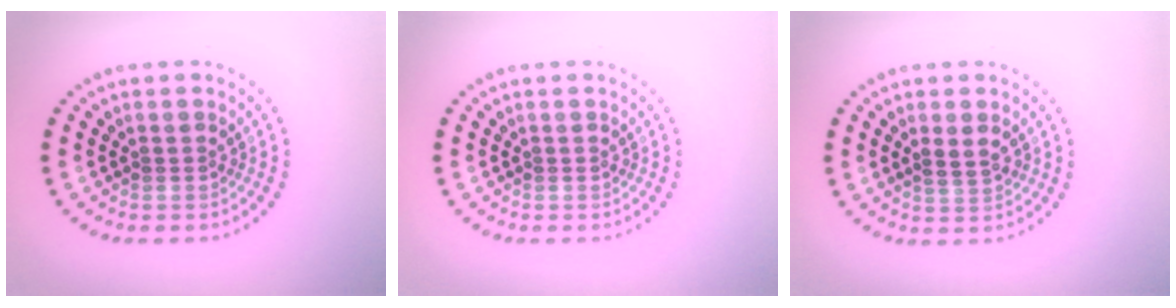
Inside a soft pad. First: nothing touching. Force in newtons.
{"total": 0.0}
{"total": 1.8, "press": 1.7, "slide": 0.5}